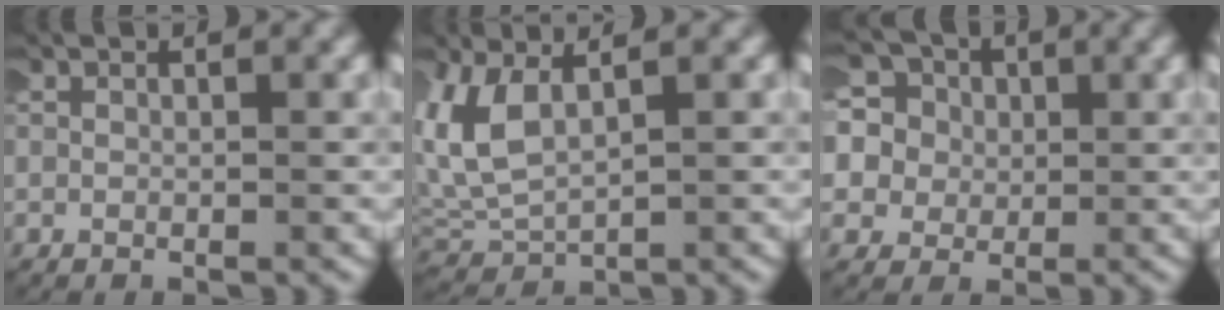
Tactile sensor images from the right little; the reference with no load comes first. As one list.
[{"total": 6.6, "force": [1.5, 4.8, 4.3], "torque": [-0.125, -0.004, 0.036]}, {"total": 9.4, "force": [0.2, 8.8, 3.4], "torque": [-0.125, -0.023, -0.007]}]